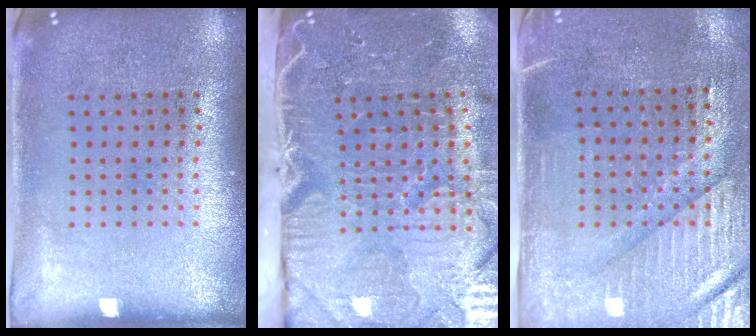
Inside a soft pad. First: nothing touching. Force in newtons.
{"total": 5.3, "press": 4.2, "slide": 3.2}
{"total": 3.3, "press": 2.9, "slide": 1.5}